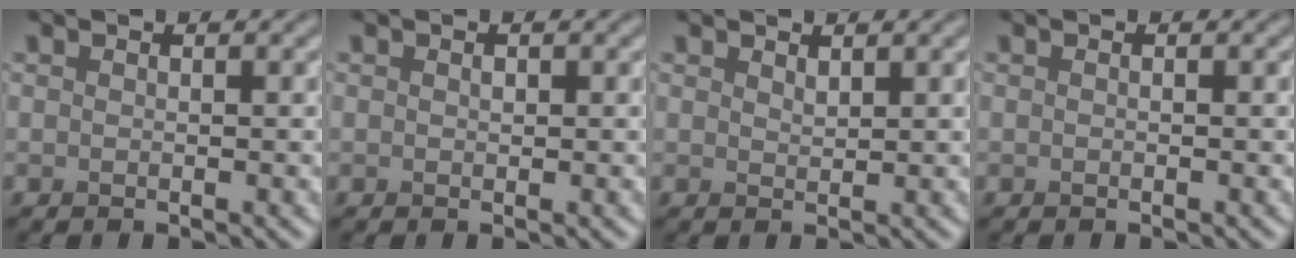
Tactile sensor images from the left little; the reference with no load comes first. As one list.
[{"total": 0.0}, {"total": 0.8, "force": [0.8, 0.1, 0.0], "torque": [-0.003, -0.001, 0.017]}, {"total": 0.0}]